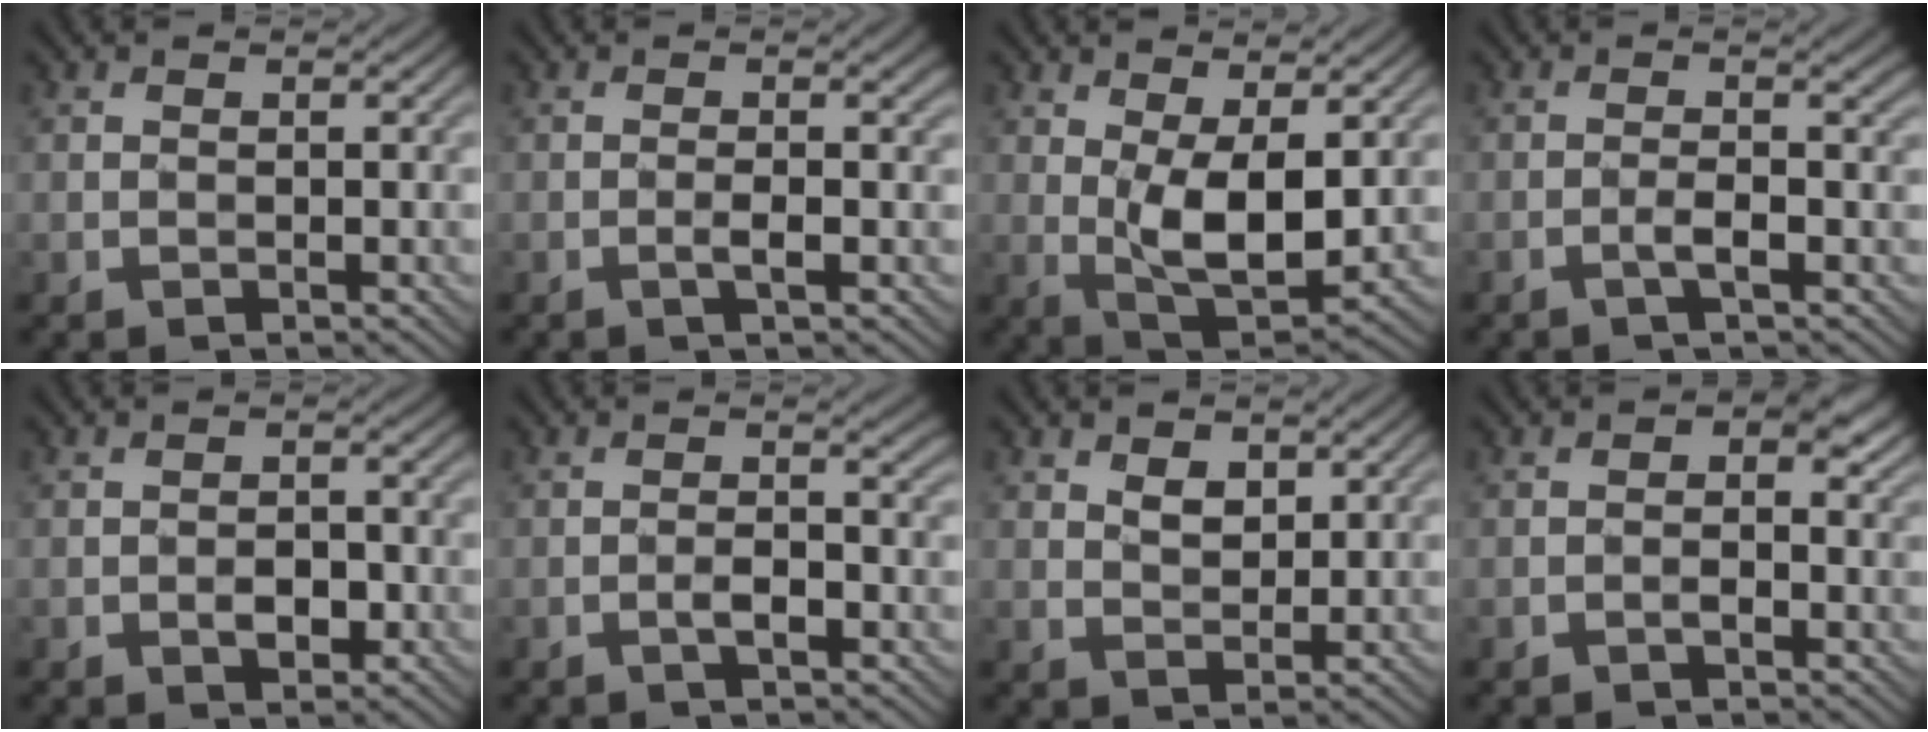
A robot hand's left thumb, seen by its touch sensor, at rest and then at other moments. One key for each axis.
{"total": 2.2, "fx": -0.6, "fy": -0.1, "fz": 2.1, "tx": -0.038, "ty": 0.005, "tz": -0.013}
{"total": 7.1, "fx": 1.1, "fy": 3.1, "fz": 6.3, "tx": -0.132, "ty": -0.004, "tz": 0.028}
{"total": 2.7, "fx": -0.8, "fy": -0.1, "fz": 2.6, "tx": -0.046, "ty": 0.009, "tz": -0.020}
{"total": 2.5, "fx": -1.0, "fy": 1.4, "fz": 1.8, "tx": -0.027, "ty": 0.001, "tz": -0.013}
{"total": 2.2, "fx": -0.8, "fy": 0.2, "fz": 2.1, "tx": -0.040, "ty": 0.007, "tz": -0.016}
{"total": 2.7, "fx": 1.6, "fy": 1.5, "fz": 1.5, "tx": -0.036, "ty": -0.002, "tz": 0.034}
{"total": 3.7, "fx": 0.0, "fy": 2.1, "fz": 3.1, "tx": -0.036, "ty": -0.001, "tz": -0.002}